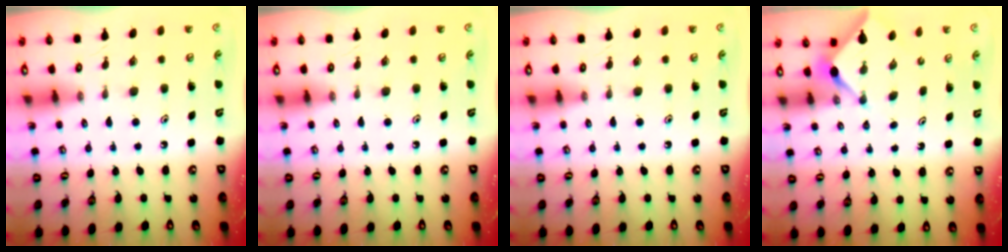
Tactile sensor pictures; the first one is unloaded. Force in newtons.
{"total": 0.0}
{"total": 0.0}
{"total": 3.1, "press": 3.1, "slide": 0.2}